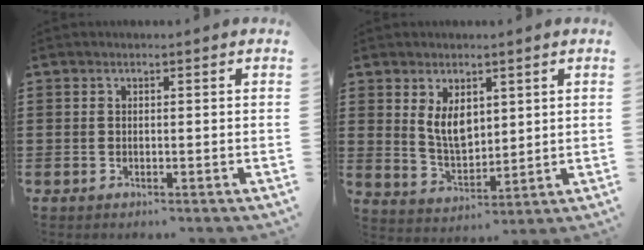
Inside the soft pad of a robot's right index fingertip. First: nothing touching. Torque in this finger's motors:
{"motor_torque": [0.48, 0.58, 0.19, 0.07]}